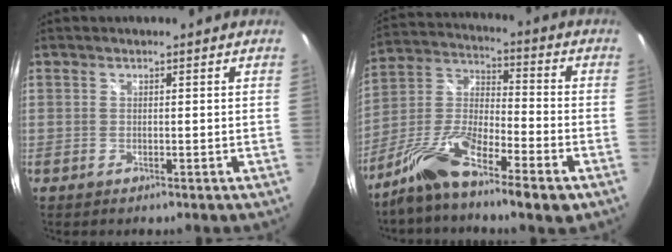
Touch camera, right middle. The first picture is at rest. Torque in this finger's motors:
{"motor_torque": [1.07, -1.06, 0.30, 0.12]}